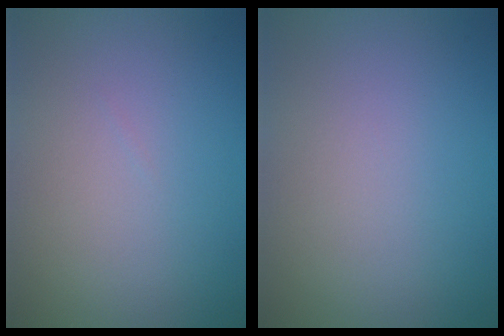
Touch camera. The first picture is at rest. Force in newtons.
{"total": 0.0}